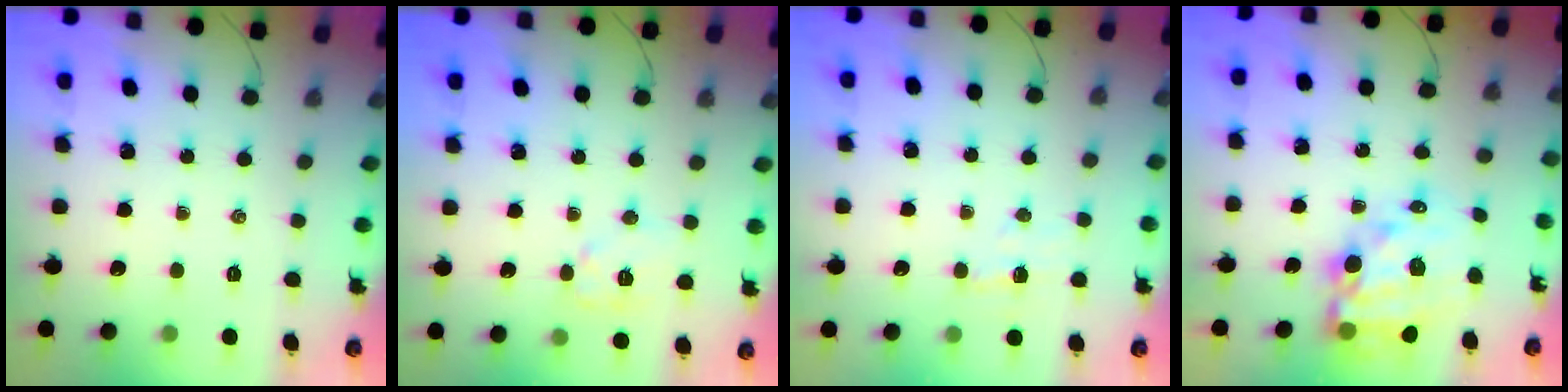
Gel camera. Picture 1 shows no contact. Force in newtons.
{"total": 8.2, "press": 8.2, "slide": 0.2}
{"total": 5.5, "press": 5.4, "slide": 0.9}
{"total": 15.4, "press": 14.9, "slide": 3.9}